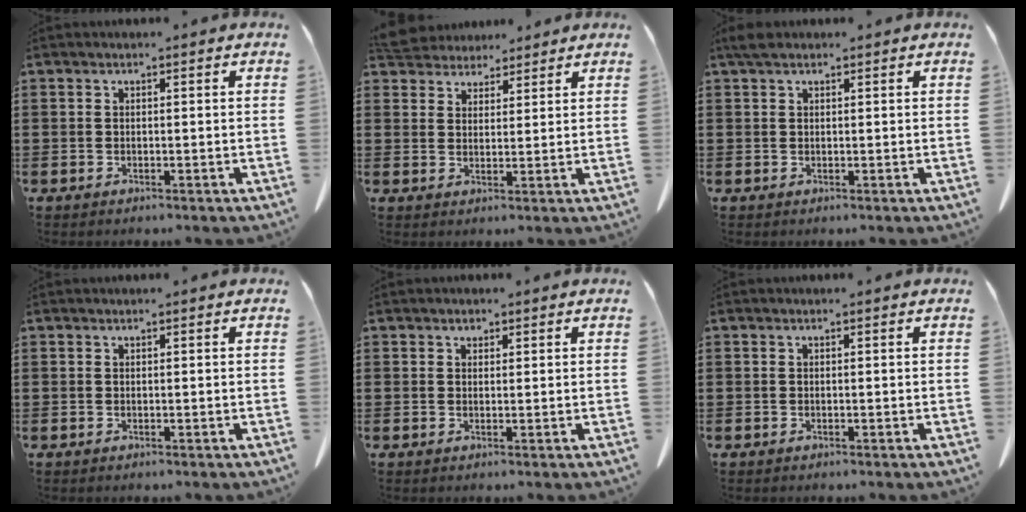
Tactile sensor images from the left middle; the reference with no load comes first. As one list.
[{"total": 4.9, "force": [4.6, 1.6, 0.6], "torque": [-0.032, -0.011, 0.087]}, {"total": 1.6, "force": [1.1, 0.8, 0.8], "torque": [-0.021, 0.004, 0.022]}, {"total": 0.0}, {"total": 1.0, "force": [0.8, 0.6, 0.2], "torque": [0.002, -0.003, 0.015]}, {"total": 0.0}]